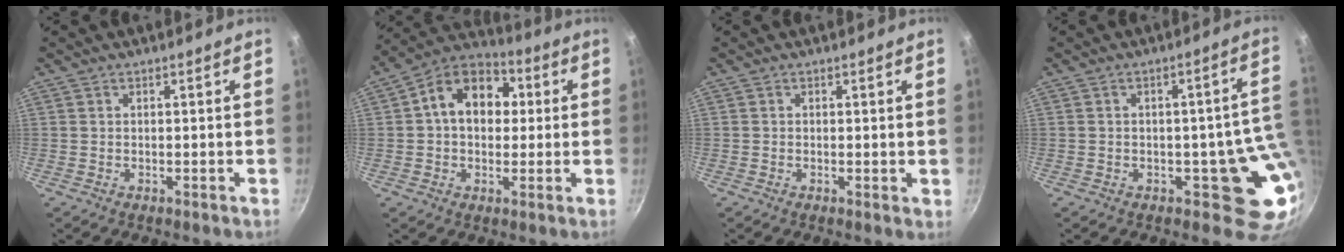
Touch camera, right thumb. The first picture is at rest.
{"total": 13.6, "force": [2.0, 10.0, 9.0], "torque": [-0.101, 0.026, 0.012]}
{"total": 0.8, "force": [0.1, 0.3, 0.7], "torque": [-0.010, -0.002, -0.002]}
{"total": 9.5, "force": [-0.3, 6.0, 7.4], "torque": [-0.021, 0.002, 0.000]}